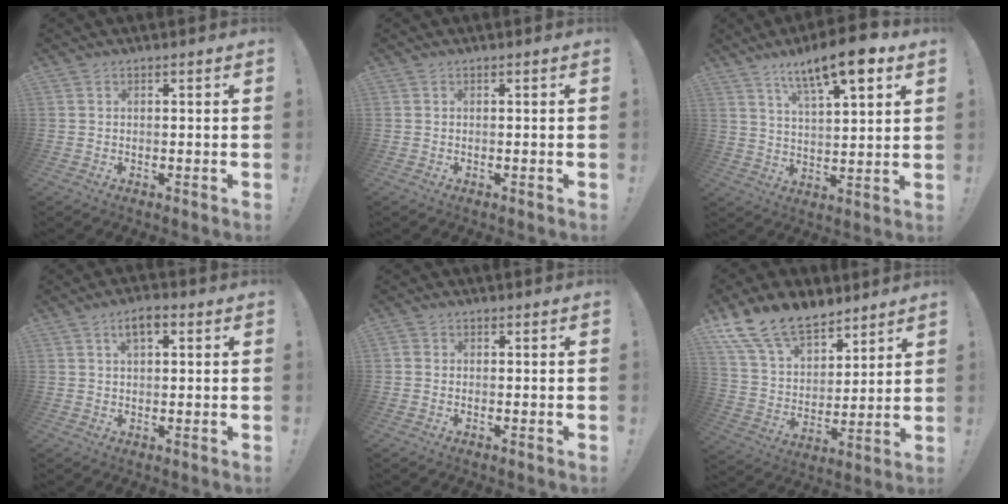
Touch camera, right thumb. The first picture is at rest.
{"total": 0.0}
{"total": 13.8, "force": [8.7, 3.5, 10.1], "torque": [-0.170, -0.039, 0.142]}
{"total": 4.6, "force": [1.7, 2.1, 3.7], "torque": [-0.051, 0.000, 0.025]}
{"total": 0.9, "force": [-0.5, 0.6, 0.3], "torque": [-0.007, 0.003, -0.008]}
{"total": 16.5, "force": [12.4, 8.7, 6.6], "torque": [-0.125, -0.086, 0.234]}